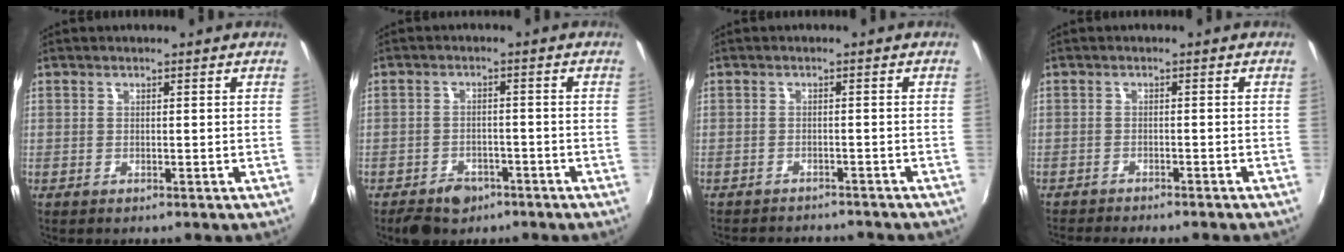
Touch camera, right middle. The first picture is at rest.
{"total": 6.3, "force": [-4.4, 3.9, 2.2], "torque": [-0.065, 0.004, -0.060]}
{"total": 7.2, "force": [-6.7, 1.7, 1.9], "torque": [-0.053, -0.011, -0.095]}
{"total": 5.5, "force": [-5.1, 0.5, 2.0], "torque": [-0.053, -0.017, -0.079]}